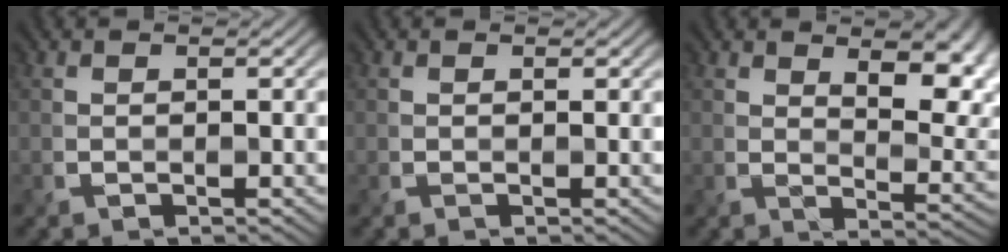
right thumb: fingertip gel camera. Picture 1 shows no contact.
{"total": 0.0}
{"total": 10.1, "force": [4.5, 4.4, 7.8], "torque": [-0.108, -0.009, 0.072]}